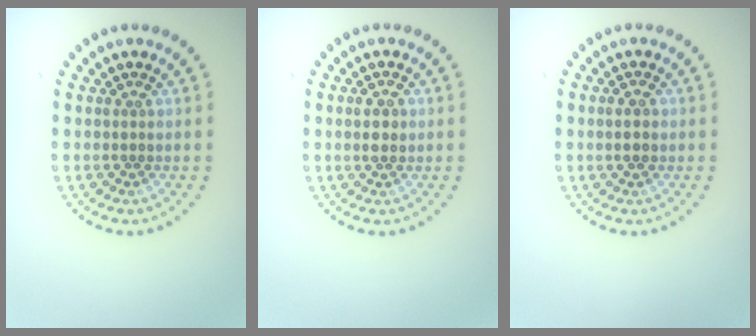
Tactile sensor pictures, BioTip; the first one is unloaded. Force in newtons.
{"total": 1.6, "press": 1.5, "slide": 0.4}
{"total": 1.7, "press": 1.7, "slide": 0.1}